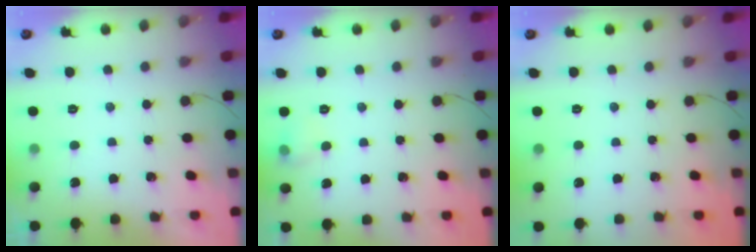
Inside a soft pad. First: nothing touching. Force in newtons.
{"total": 5.8, "press": 5.6, "slide": 1.4}
{"total": 0.0}